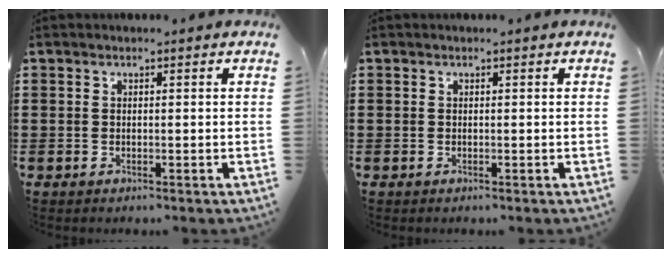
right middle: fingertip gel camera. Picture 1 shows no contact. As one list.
[{"total": 0.0}]